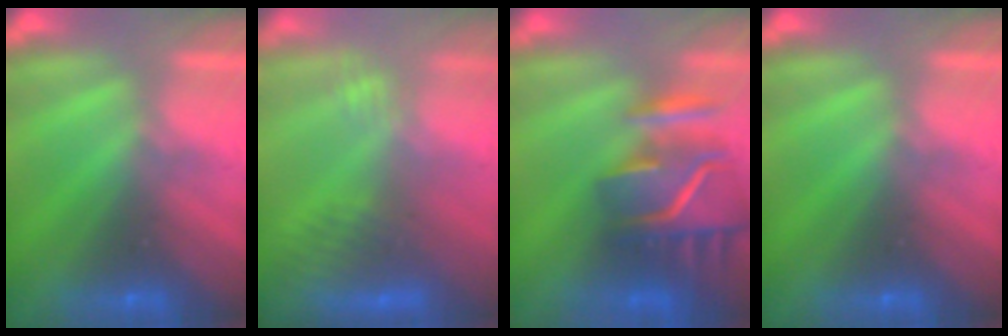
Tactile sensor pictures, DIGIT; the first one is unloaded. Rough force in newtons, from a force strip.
{"total": 3.0}
{"total": 9.3}
{"total": 0.0}